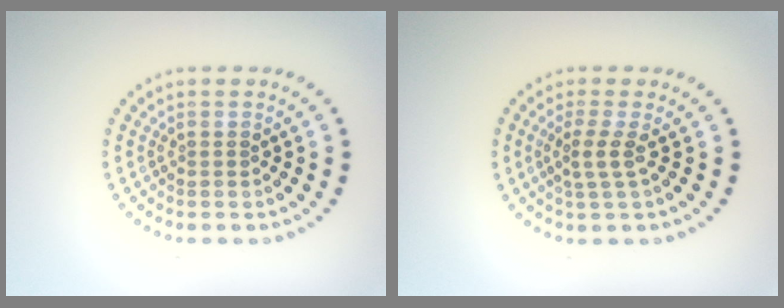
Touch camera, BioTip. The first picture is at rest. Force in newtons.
{"total": 2.2, "press": 1.6, "slide": 1.5}